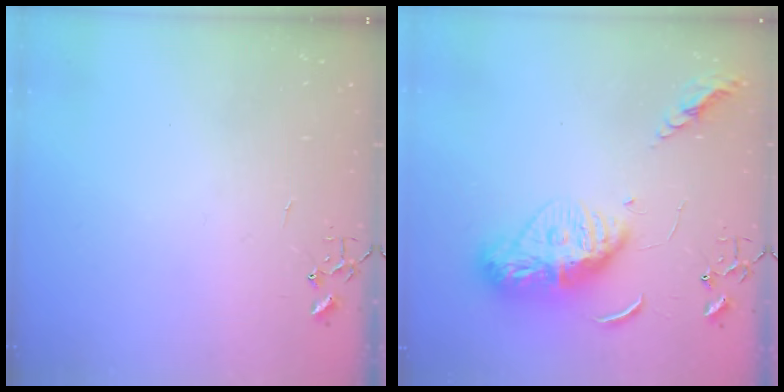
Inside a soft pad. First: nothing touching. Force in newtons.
{"total": 13.5, "press": 13.5, "slide": 1.2}